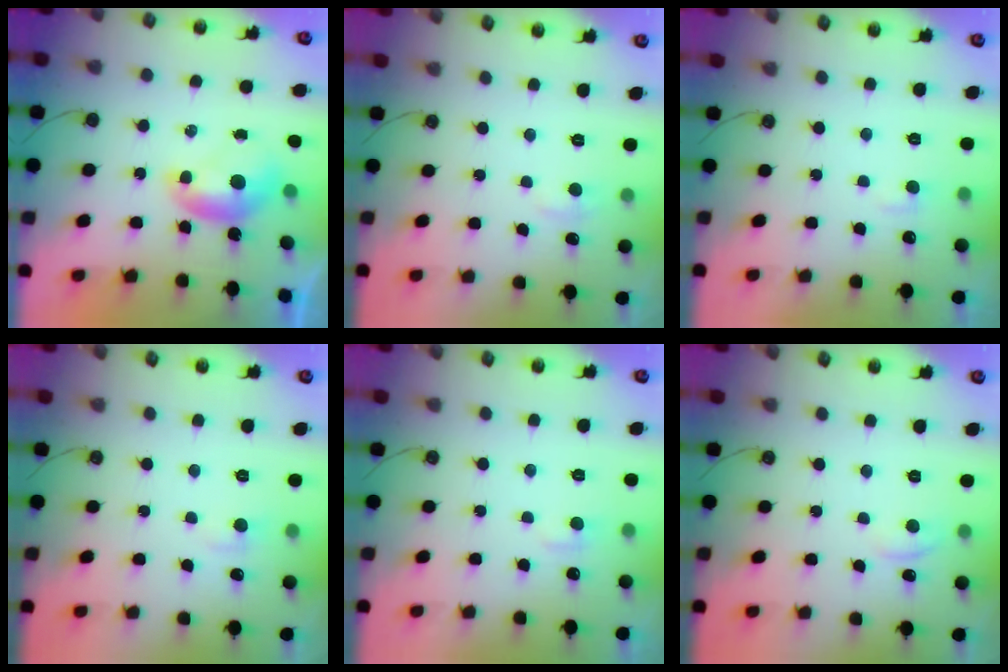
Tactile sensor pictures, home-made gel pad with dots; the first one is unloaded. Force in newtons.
{"total": 2.1, "press": 2.0, "slide": 0.6}
{"total": 2.5, "press": 2.4, "slide": 0.5}
{"total": 0.7, "press": 0.3, "slide": 0.7}
{"total": 1.7, "press": 1.6, "slide": 0.6}
{"total": 1.6, "press": 1.5, "slide": 0.5}